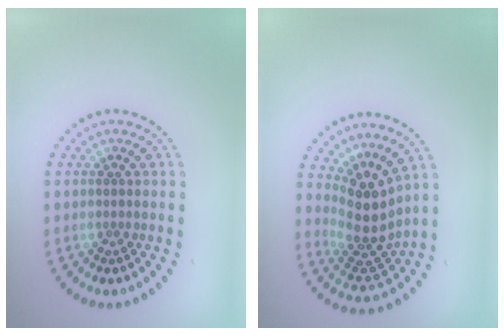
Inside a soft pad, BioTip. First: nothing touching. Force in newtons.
{"total": 4.4, "press": 3.3, "slide": 3.0}